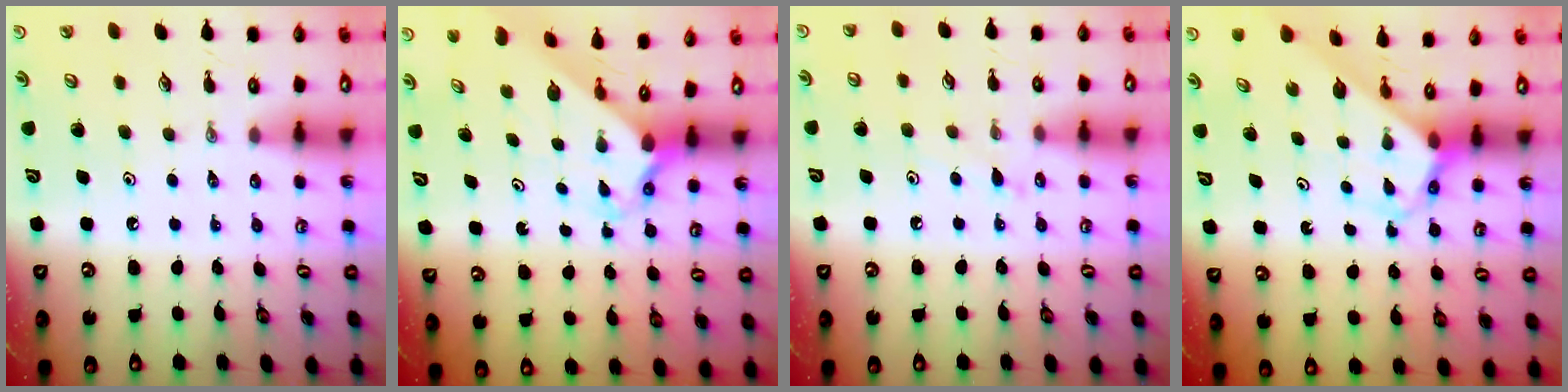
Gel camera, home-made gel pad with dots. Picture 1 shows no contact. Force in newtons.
{"total": 2.2, "press": 2.2, "slide": 0.2}
{"total": 5.9, "press": 5.8, "slide": 0.6}
{"total": 3.3, "press": 3.3, "slide": 0.1}